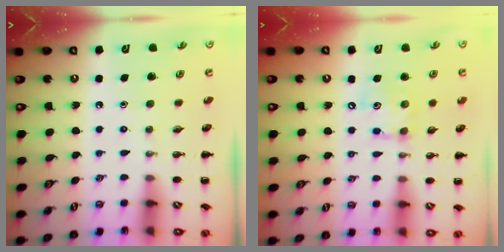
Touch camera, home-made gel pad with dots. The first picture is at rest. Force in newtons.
{"total": 7.4, "press": 7.4, "slide": 1.0}